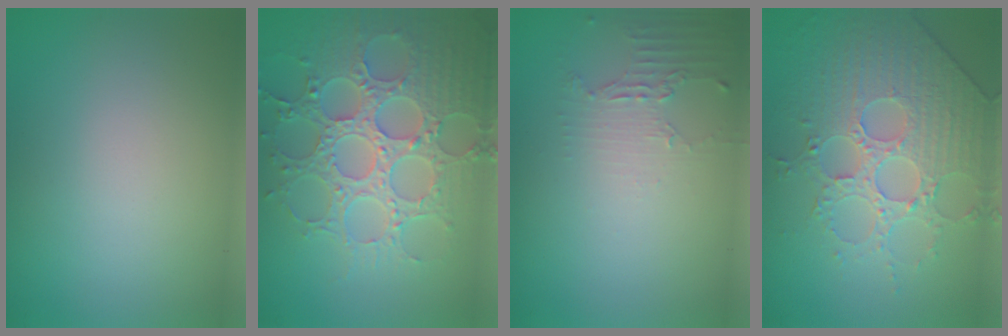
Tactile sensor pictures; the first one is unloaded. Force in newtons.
{"total": 8.1, "press": 6.3, "slide": 5.0}
{"total": 1.9, "press": 1.4, "slide": 1.3}
{"total": 4.9, "press": 4.9, "slide": 0.4}